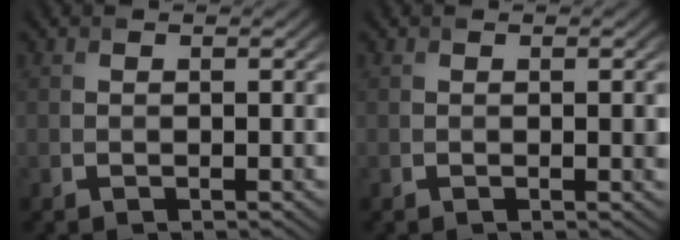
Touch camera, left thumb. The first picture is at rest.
{"total": 1.1, "force": [0.0, 0.3, 1.0], "torque": [-0.015, 0.000, 0.000]}